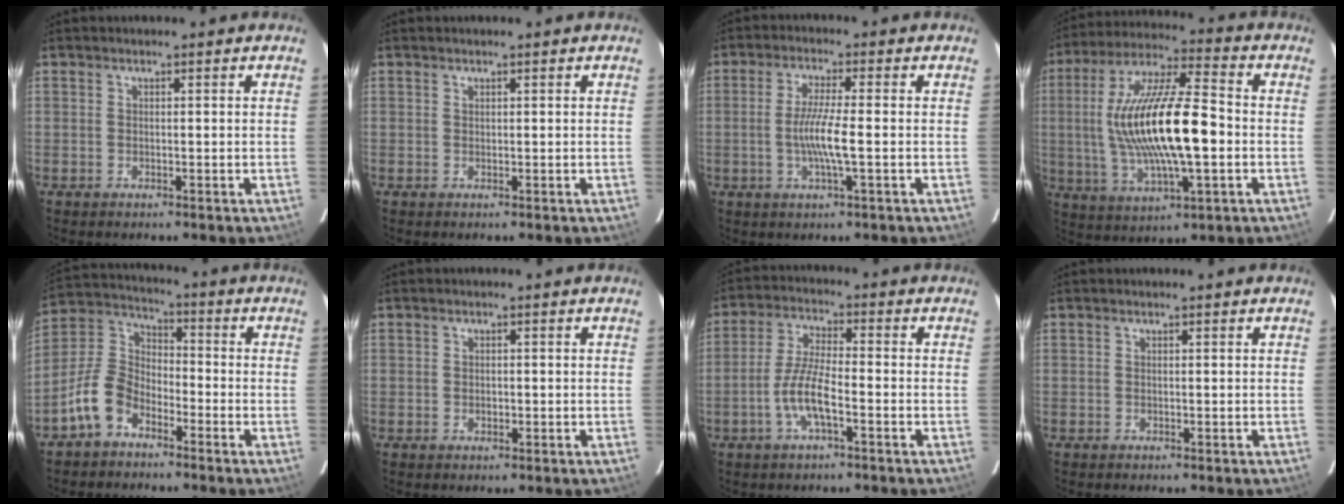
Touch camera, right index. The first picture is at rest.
{"total": 0.0}
{"total": 6.4, "force": [-1.3, 0.1, 6.3], "torque": [-0.120, -0.006, -0.026]}
{"total": 20.2, "force": [-1.2, 5.5, 19.4], "torque": [-0.370, 0.003, -0.019]}
{"total": 9.1, "force": [-5.8, 5.2, 4.6], "torque": [-0.105, 0.024, -0.120]}
{"total": 1.4, "force": [-0.3, 1.2, 0.6], "torque": [-0.009, 0.002, -0.004]}
{"total": 7.5, "force": [-3.1, 1.7, 6.6], "torque": [-0.140, 0.003, -0.061]}
{"total": 0.0}